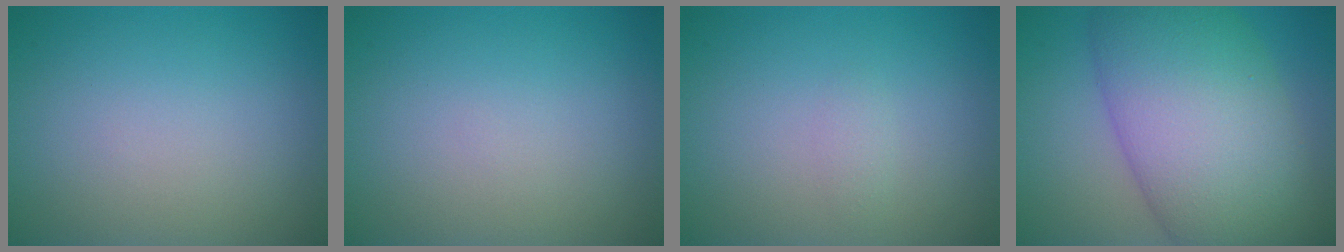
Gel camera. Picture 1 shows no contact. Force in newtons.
{"total": 0.0}
{"total": 0.7, "press": 0.7, "slide": 0.0}
{"total": 12.8, "press": 12.7, "slide": 0.4}